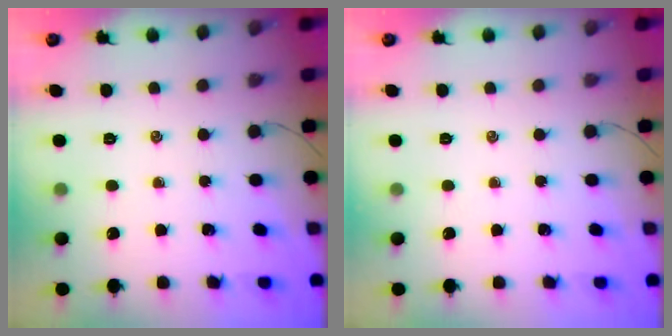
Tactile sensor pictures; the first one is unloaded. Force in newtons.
{"total": 0.0}